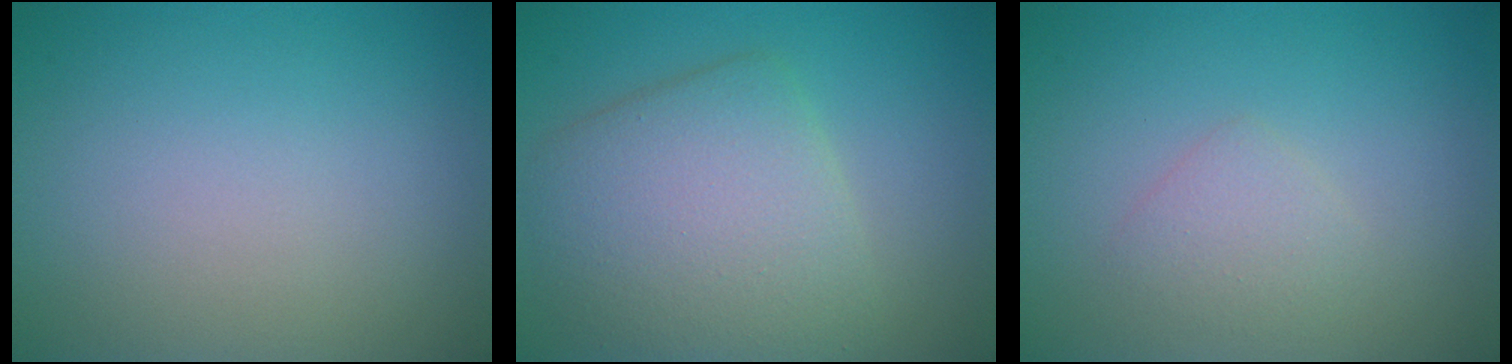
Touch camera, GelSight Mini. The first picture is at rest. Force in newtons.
{"total": 6.8, "press": 6.8, "slide": 0.3}
{"total": 1.6, "press": 1.6, "slide": 0.1}